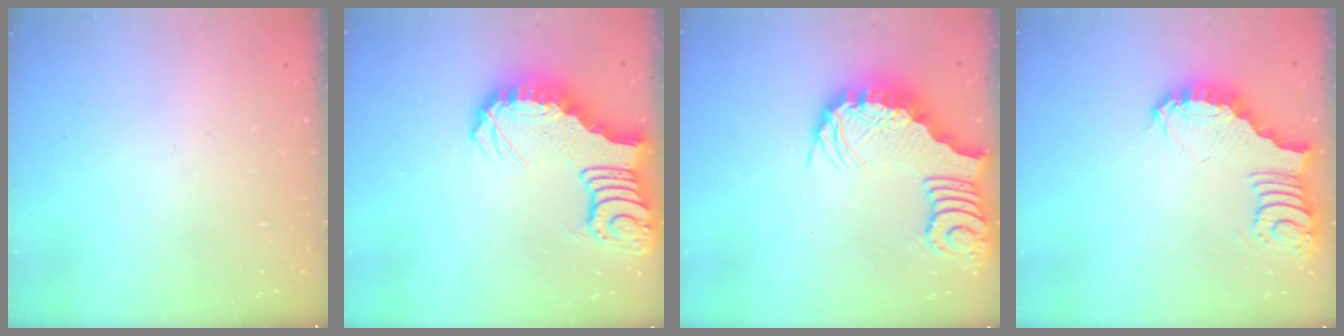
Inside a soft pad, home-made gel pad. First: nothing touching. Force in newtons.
{"total": 7.1, "press": 7.1, "slide": 1.0}
{"total": 3.7, "press": 3.6, "slide": 0.7}
{"total": 3.7, "press": 3.6, "slide": 0.6}